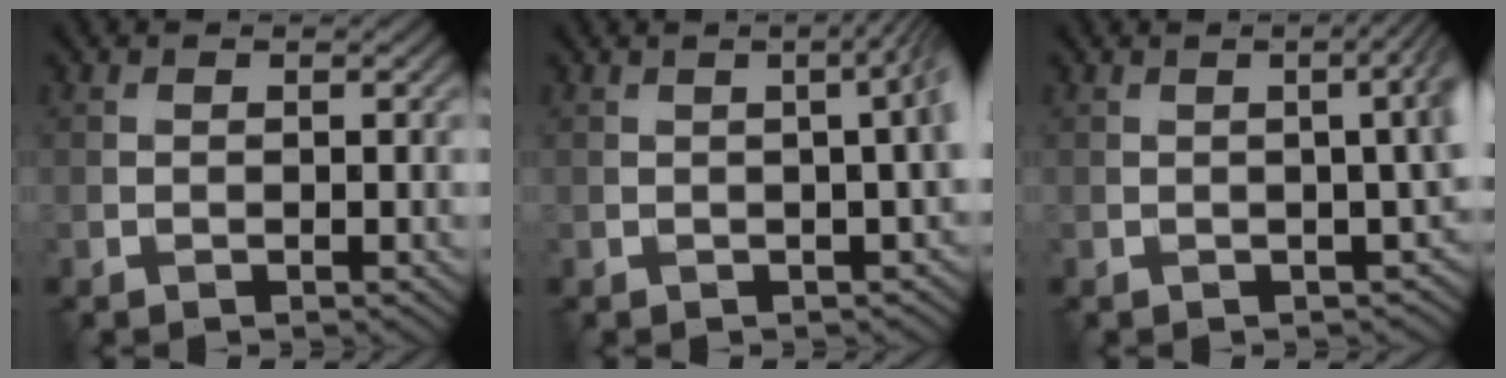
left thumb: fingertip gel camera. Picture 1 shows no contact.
{"total": 5.1, "force": [0.2, 1.7, 4.8], "torque": [-0.029, 0.016, 0.001]}
{"total": 5.1, "force": [0.0, 1.8, 4.7], "torque": [-0.029, 0.009, 0.005]}